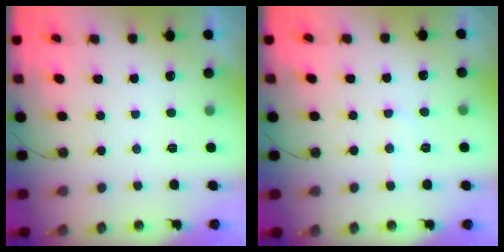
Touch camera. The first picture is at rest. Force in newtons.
{"total": 5.9, "press": 5.9, "slide": 0.3}